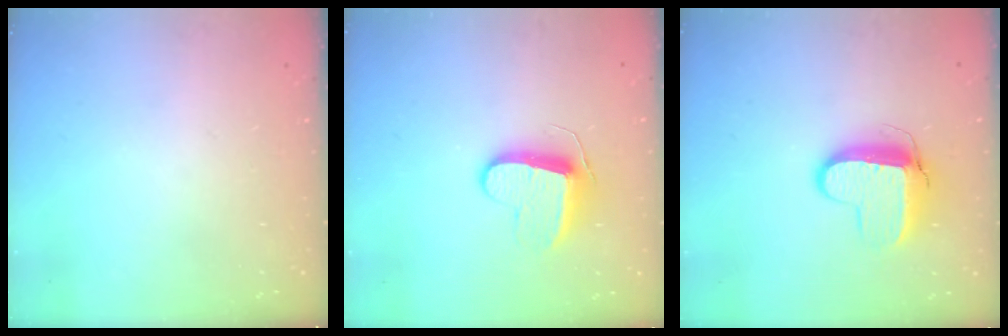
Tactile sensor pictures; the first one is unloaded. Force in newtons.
{"total": 9.7, "press": 9.7, "slide": 0.2}
{"total": 9.9, "press": 9.9, "slide": 0.9}